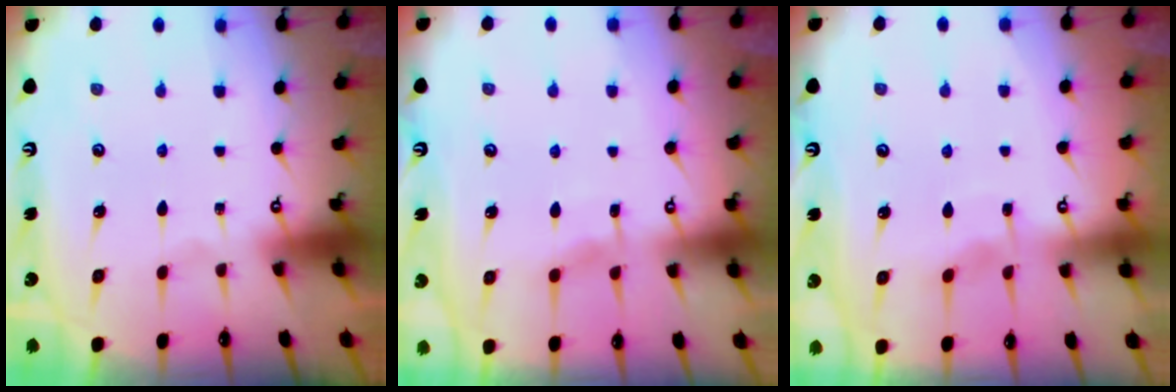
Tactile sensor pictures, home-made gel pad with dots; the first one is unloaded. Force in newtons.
{"total": 5.0, "press": 5.0, "slide": 0.4}
{"total": 3.5, "press": 3.5, "slide": 0.5}